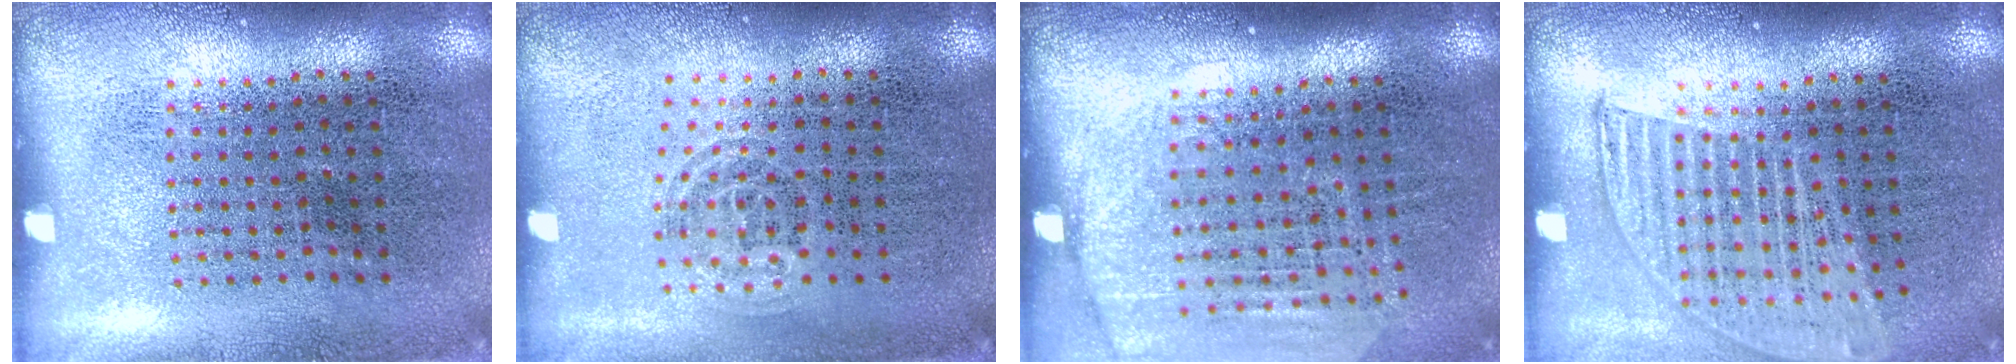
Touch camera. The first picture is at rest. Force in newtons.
{"total": 0.9, "press": 0.5, "slide": 0.7}
{"total": 1.8, "press": 1.6, "slide": 0.7}
{"total": 1.3, "press": 1.1, "slide": 0.6}